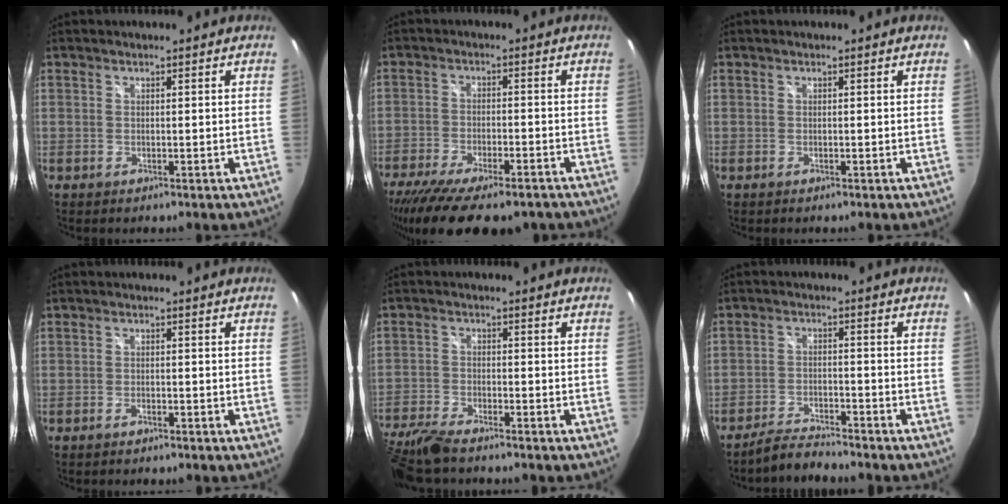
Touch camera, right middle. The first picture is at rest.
{"total": 18.5, "force": [-14.4, 5.4, 10.3], "torque": [-0.207, -0.056, -0.218]}
{"total": 0.0}
{"total": 1.3, "force": [-1.1, 0.5, 0.5], "torque": [-0.013, 0.001, -0.019]}
{"total": 10.7, "force": [-9.1, 2.1, 5.1], "torque": [-0.136, -0.027, -0.177]}
{"total": 5.0, "force": [-4.9, 0.3, 1.0], "torque": [-0.040, 0.002, -0.090]}